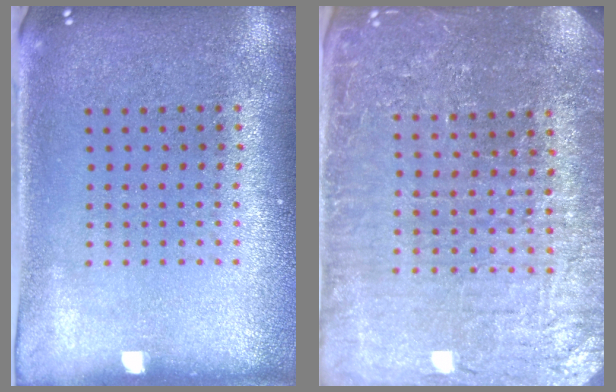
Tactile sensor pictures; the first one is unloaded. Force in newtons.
{"total": 4.5, "press": 4.3, "slide": 1.4}